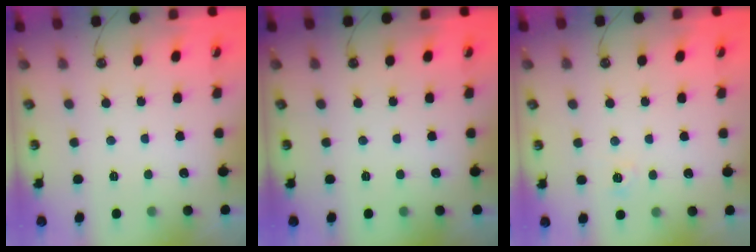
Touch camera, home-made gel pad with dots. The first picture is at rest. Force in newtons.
{"total": 0.0}
{"total": 3.6, "press": 3.6, "slide": 0.5}